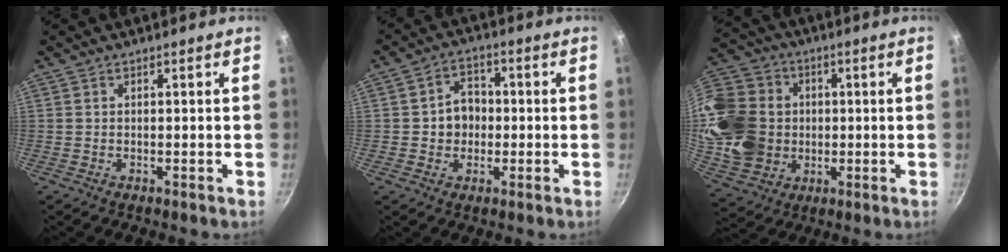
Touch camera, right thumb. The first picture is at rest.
{"total": 6.6, "force": [-0.4, 5.6, 3.4], "torque": [-0.015, 0.013, -0.012]}
{"total": 20.6, "force": [1.2, 17.4, 11.0], "torque": [-0.207, 0.015, 0.035]}